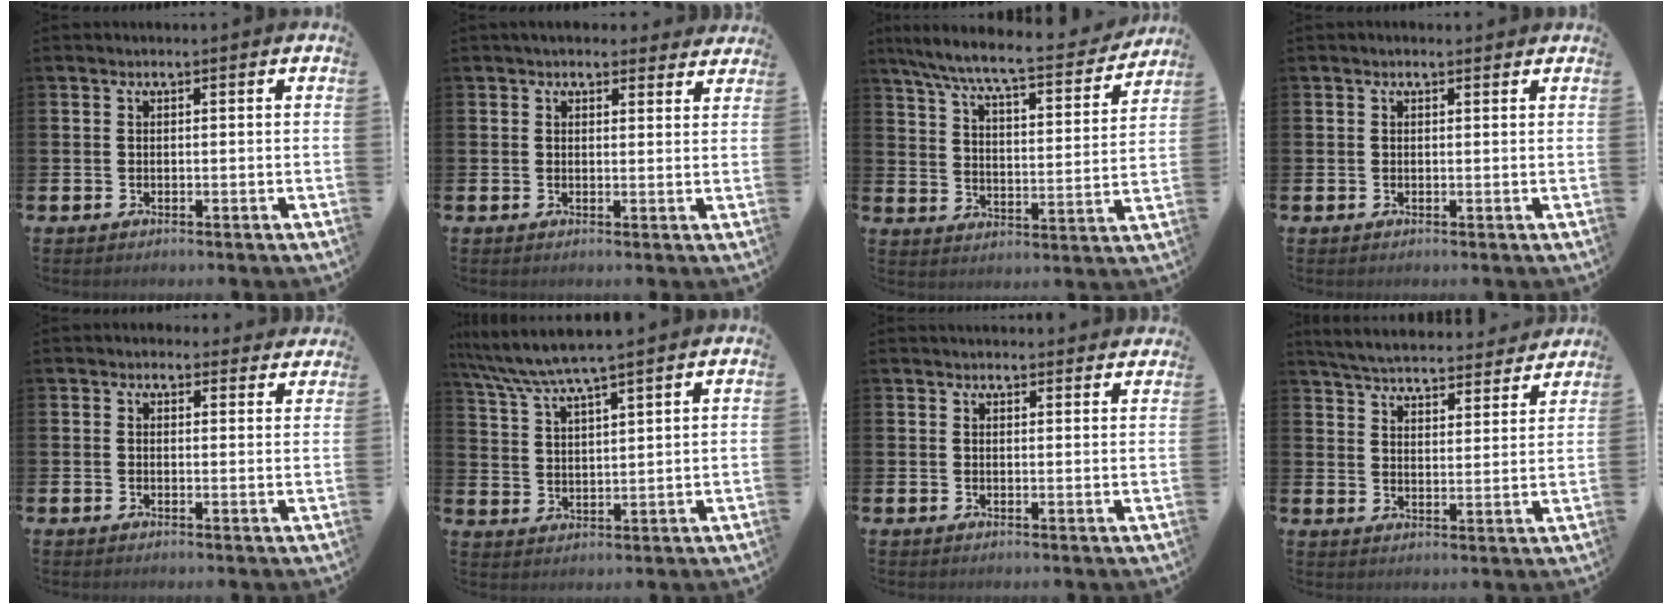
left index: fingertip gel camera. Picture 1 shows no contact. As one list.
[{"total": 3.0, "force": [2.8, 1.0, 0.3], "torque": [-0.003, -0.012, 0.050]}, {"total": 8.2, "force": [7.4, 0.7, 3.5], "torque": [-0.103, -0.051, 0.124]}, {"total": 0.6, "force": [0.5, 0.2, 0.3], "torque": [0.001, 0.001, 0.006]}, {"total": 1.7, "force": [1.4, 0.8, -0.1], "torque": [0.006, -0.001, 0.024]}, {"total": 6.0, "force": [5.6, 0.0, 2.2], "torque": [-0.060, -0.030, 0.097]}, {"total": 2.0, "force": [2.0, 0.3, 0.0], "torque": [0.006, -0.012, 0.034]}, {"total": 5.5, "force": [5.4, 0.7, 0.8], "torque": [-0.036, -0.043, 0.092]}]